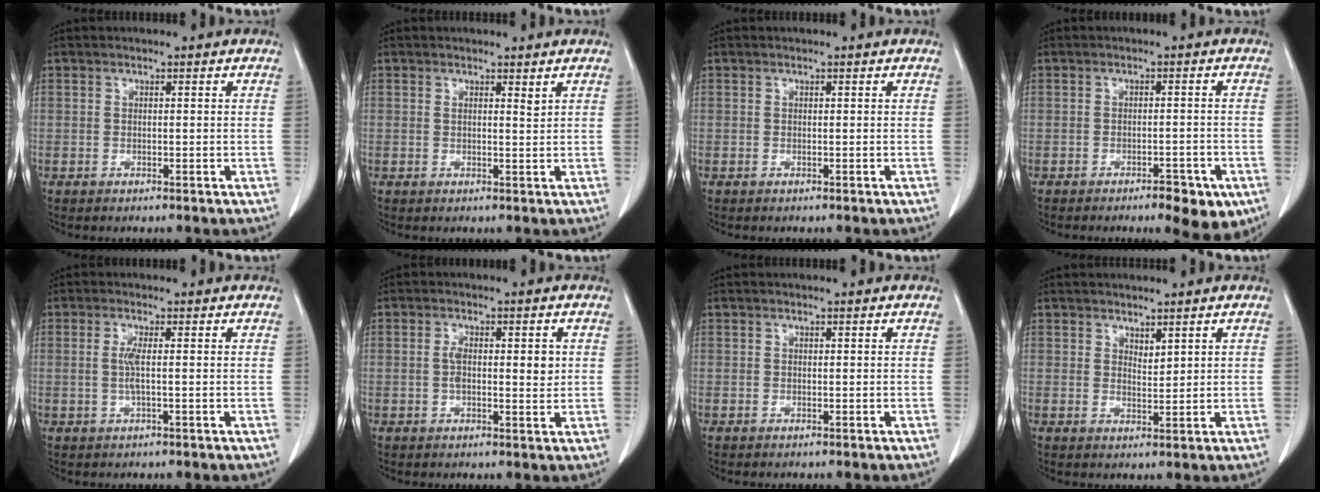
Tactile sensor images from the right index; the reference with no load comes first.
{"total": 1.0, "force": [0.8, 0.1, 0.7], "torque": [-0.012, -0.007, 0.012]}
{"total": 0.0}
{"total": 5.6, "force": [-3.3, 1.7, 4.2], "torque": [-0.044, -0.001, -0.038]}
{"total": 2.2, "force": [0.1, 0.0, 2.2], "torque": [-0.052, -0.001, 0.000]}
{"total": 5.0, "force": [0.6, 1.9, 4.6], "torque": [-0.077, 0.005, 0.009]}
{"total": 0.0}
{"total": 1.8, "force": [1.4, 0.6, 0.9], "torque": [-0.014, -0.009, 0.030]}